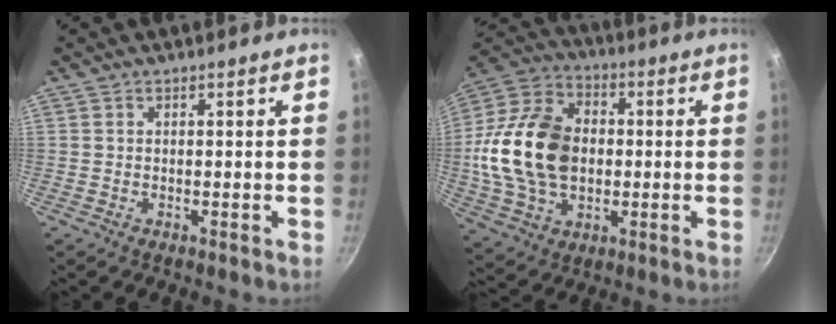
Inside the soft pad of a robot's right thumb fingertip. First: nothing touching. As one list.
[{"total": 21.9, "force": [-0.1, 15.5, 15.5], "torque": [-0.276, 0.025, -0.003]}]